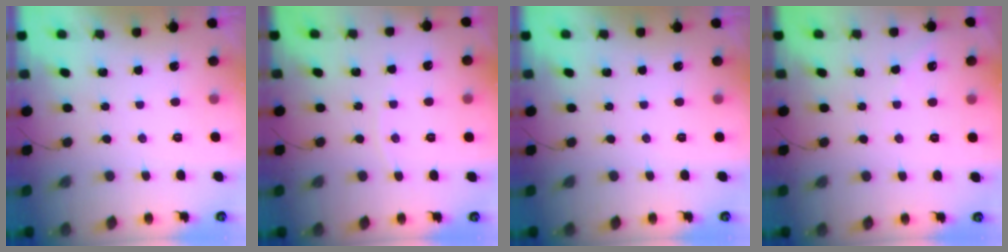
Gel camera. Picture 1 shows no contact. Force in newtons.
{"total": 2.9, "press": 2.8, "slide": 0.4}
{"total": 0.0}
{"total": 2.2, "press": 2.2, "slide": 0.4}